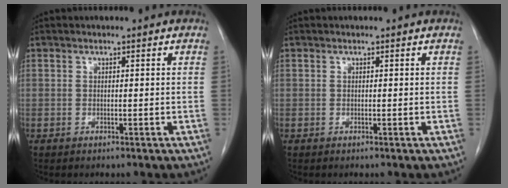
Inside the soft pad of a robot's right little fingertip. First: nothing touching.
{"total": 0.0}